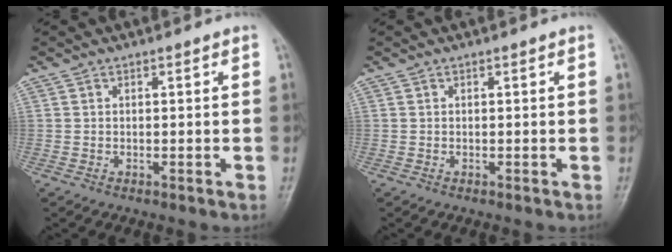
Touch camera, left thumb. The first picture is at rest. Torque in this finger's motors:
{"motor_torque": [0.00, 0.00, -0.11, -0.11, 0.00]}